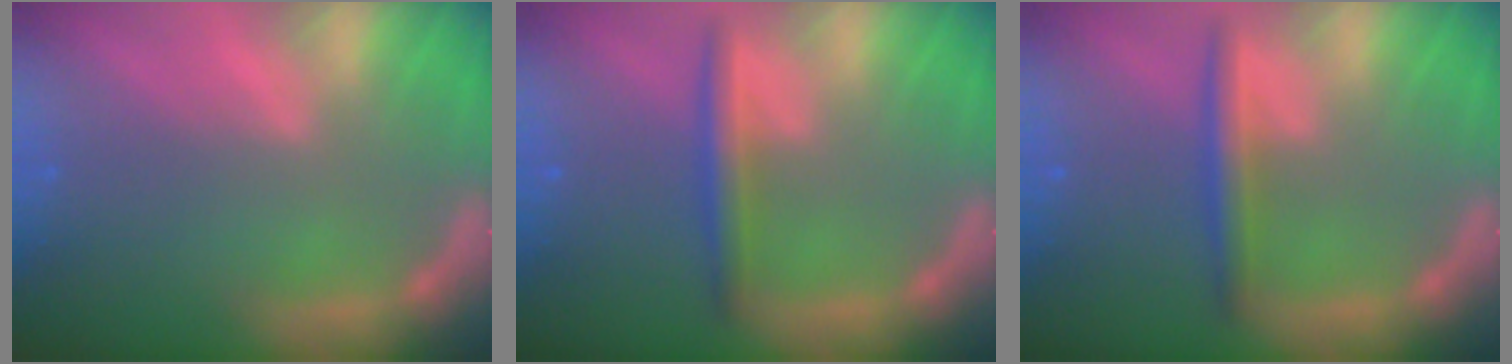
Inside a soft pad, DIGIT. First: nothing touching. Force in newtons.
{"total": 3.0}
{"total": 3.0}